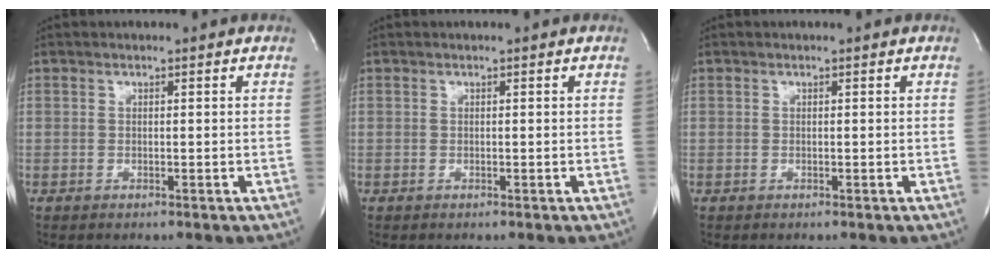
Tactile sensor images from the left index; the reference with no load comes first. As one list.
[{"total": 0.0}, {"total": 0.0}]